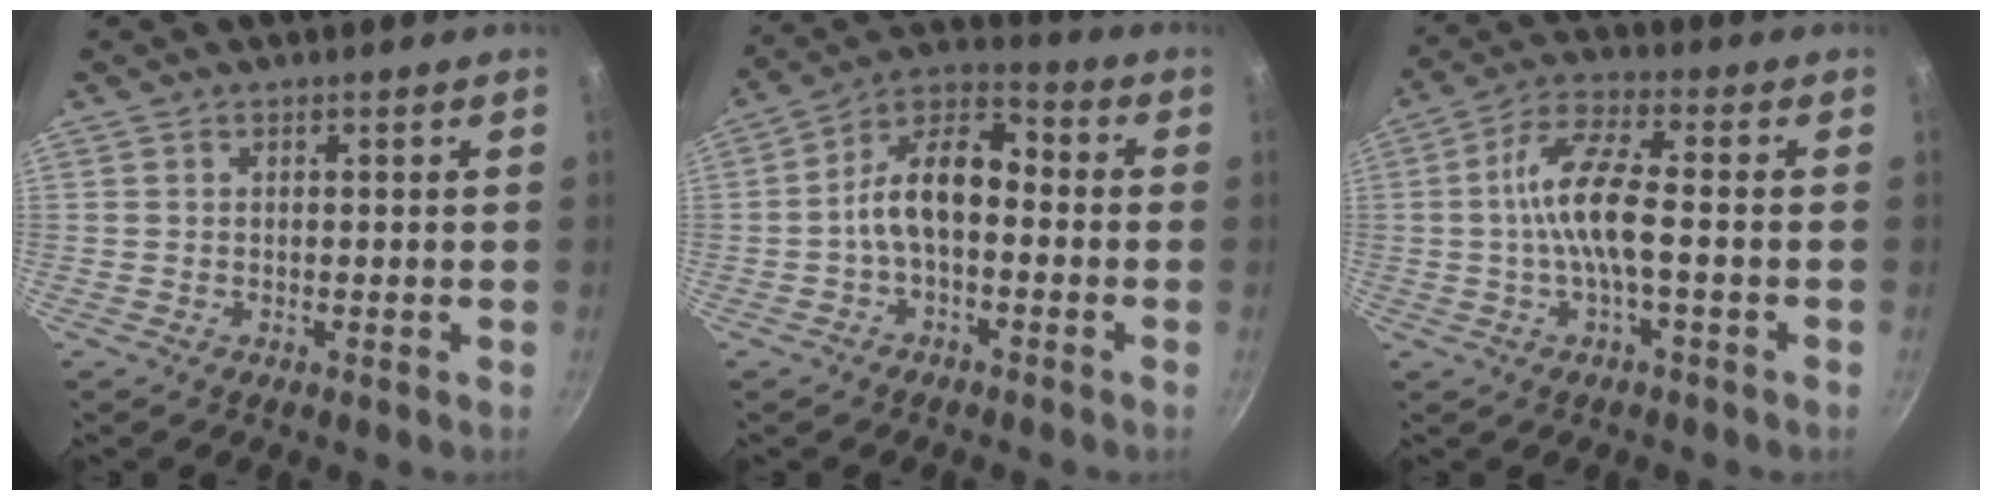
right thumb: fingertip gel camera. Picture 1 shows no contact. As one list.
[{"total": 11.4, "force": [-1.7, 6.5, 9.1], "torque": [-0.141, 0.051, -0.047]}, {"total": 9.7, "force": [-1.2, 2.6, 9.2], "torque": [-0.187, 0.028, -0.034]}]